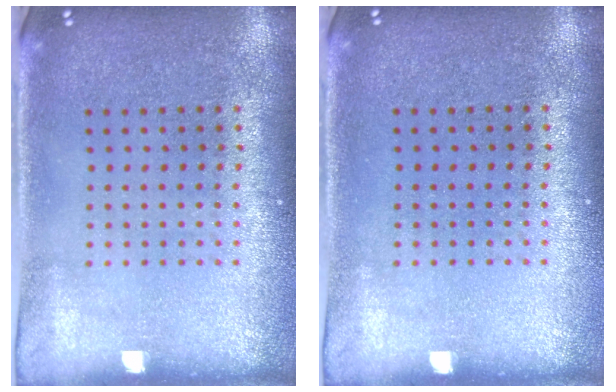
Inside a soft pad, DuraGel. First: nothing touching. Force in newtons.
{"total": 0.0}